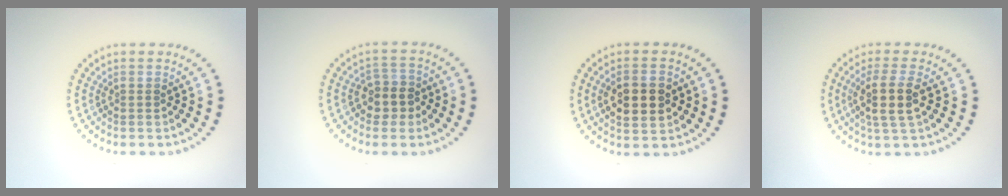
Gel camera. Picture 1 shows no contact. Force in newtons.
{"total": 2.5, "press": 2.2, "slide": 1.0}
{"total": 3.8, "press": 3.8, "slide": 0.4}
{"total": 3.4, "press": 3.0, "slide": 1.6}